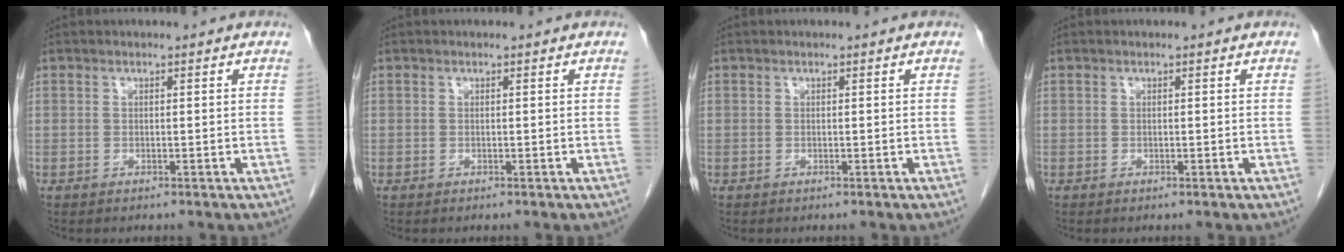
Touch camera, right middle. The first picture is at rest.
{"total": 0.0}
{"total": 0.0}
{"total": 0.0}